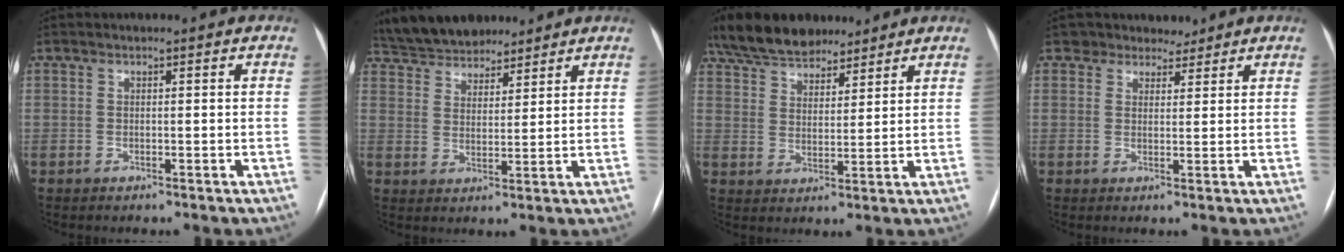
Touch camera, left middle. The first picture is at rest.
{"total": 11.3, "force": [10.0, 4.0, 3.2], "torque": [-0.055, 0.030, 0.173]}
{"total": 12.8, "force": [10.5, 4.9, 5.4], "torque": [-0.097, 0.033, 0.183]}
{"total": 3.9, "force": [3.3, 2.1, -0.4], "torque": [0.017, 0.005, 0.043]}